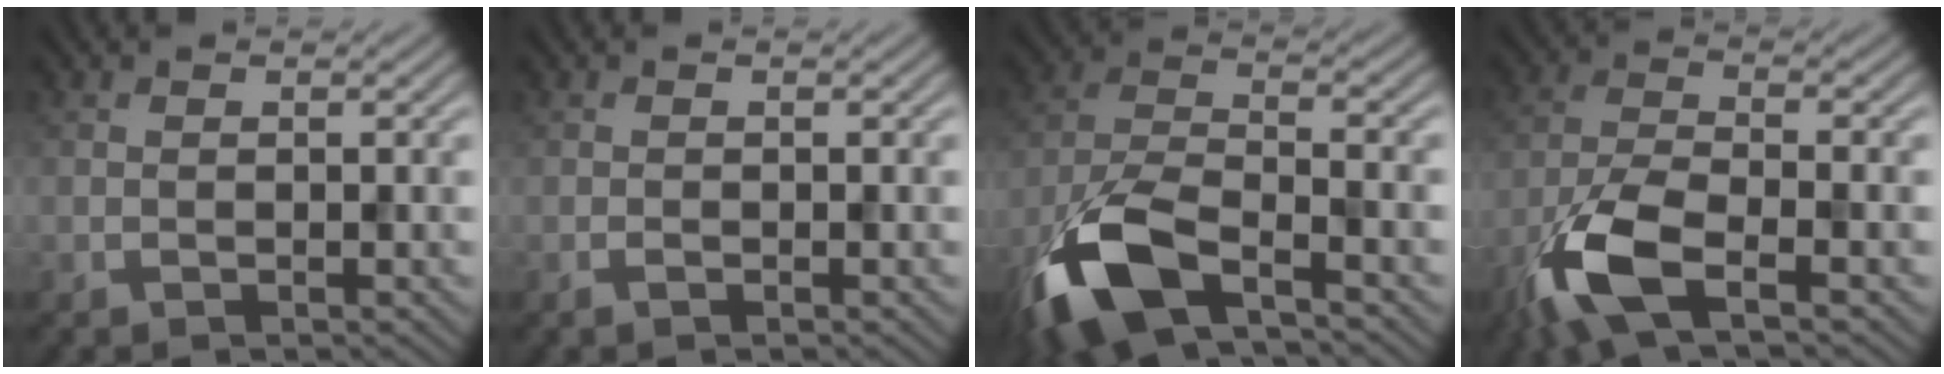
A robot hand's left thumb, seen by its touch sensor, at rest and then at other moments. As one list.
[{"total": 0.7, "force": [-0.4, 0.2, 0.5], "torque": [-0.010, -0.001, -0.005]}, {"total": 11.4, "force": [-6.9, 4.2, 8.0], "torque": [-0.174, -0.016, -0.152]}, {"total": 9.0, "force": [-4.8, 3.0, 7.0], "torque": [-0.157, -0.009, -0.111]}]